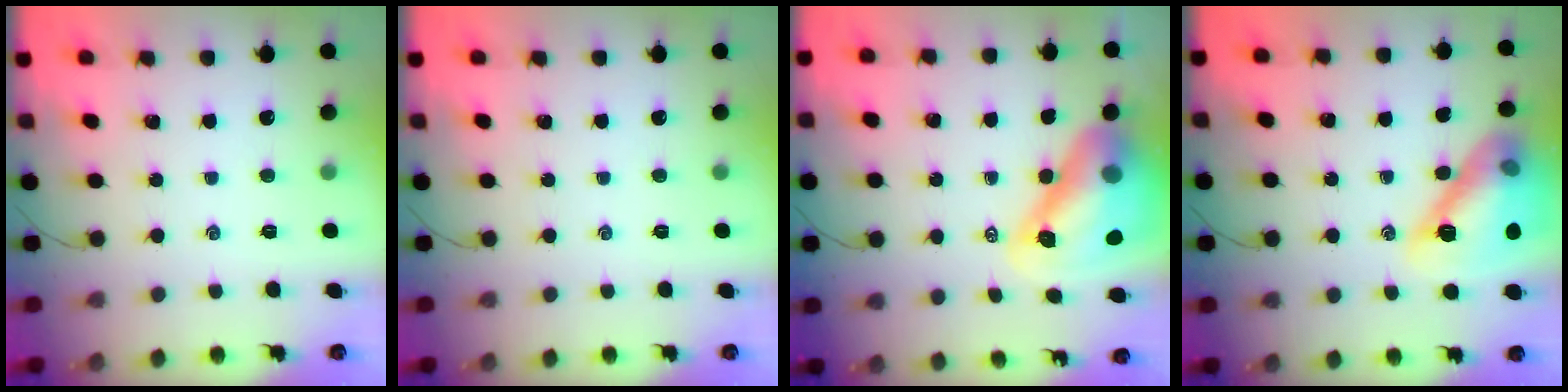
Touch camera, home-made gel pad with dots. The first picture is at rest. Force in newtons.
{"total": 0.0}
{"total": 17.1, "press": 16.3, "slide": 5.2}
{"total": 18.3, "press": 18.2, "slide": 1.6}